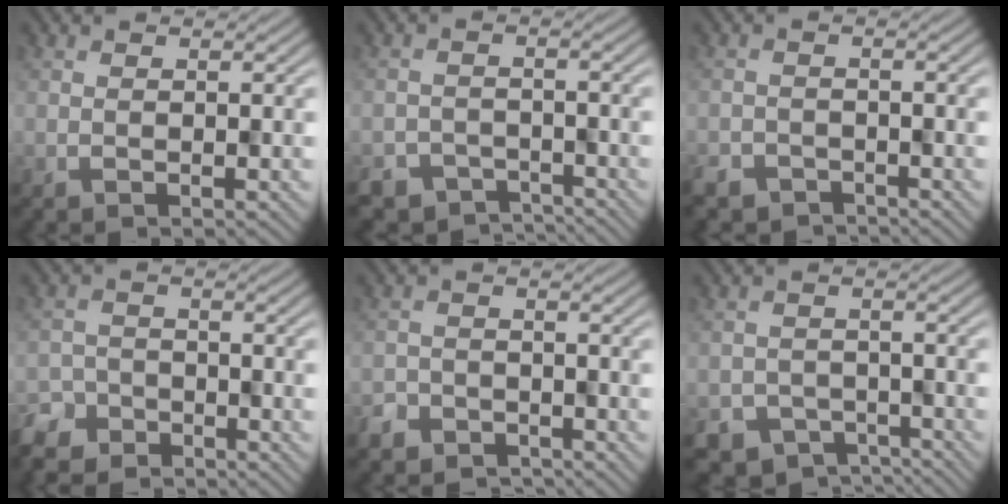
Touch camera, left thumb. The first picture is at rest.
{"total": 5.6, "force": [-4.9, 2.7, 0.6], "torque": [-0.003, -0.010, -0.067]}
{"total": 3.6, "force": [-3.2, 1.6, 0.2], "torque": [-0.003, -0.005, -0.053]}
{"total": 5.3, "force": [-4.7, 2.6, 0.2], "torque": [0.000, -0.006, -0.082]}
{"total": 3.6, "force": [-3.1, 1.8, 0.1], "torque": [0.002, -0.002, -0.053]}
{"total": 6.6, "force": [-5.2, 3.9, 1.3], "torque": [-0.010, -0.014, -0.067]}